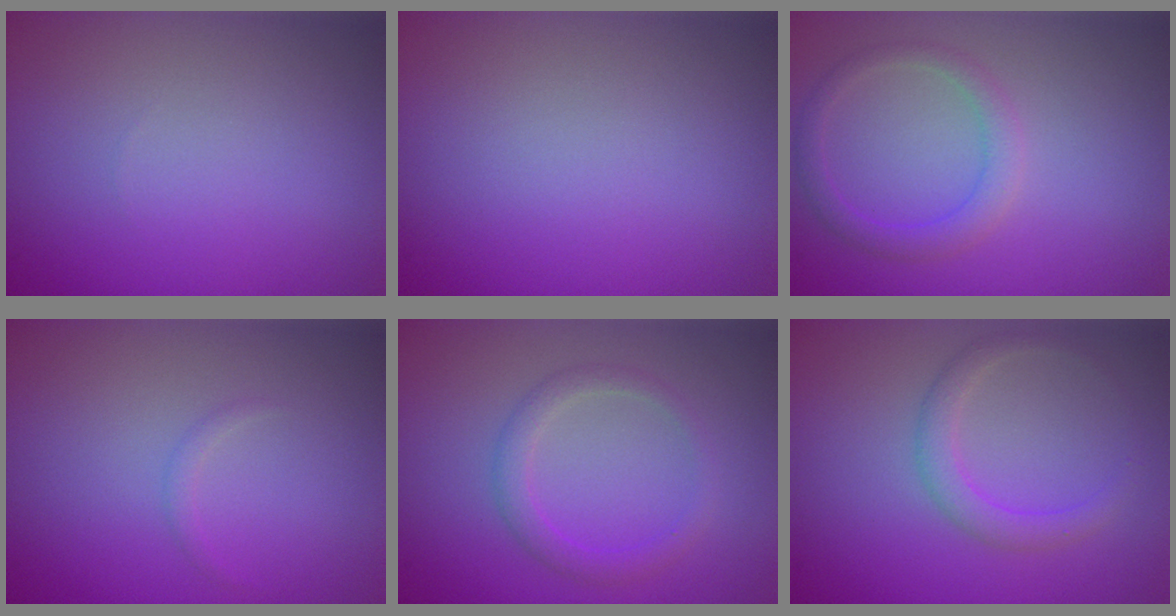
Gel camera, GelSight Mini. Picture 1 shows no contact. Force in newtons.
{"total": 0.0}
{"total": 2.1, "press": 2.0, "slide": 0.3}
{"total": 0.6, "press": 0.6, "slide": 0.0}
{"total": 2.0, "press": 2.0, "slide": 0.1}
{"total": 2.1, "press": 2.1, "slide": 0.1}